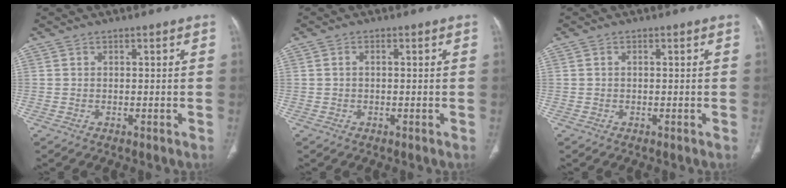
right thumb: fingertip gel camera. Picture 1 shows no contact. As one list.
[{"total": 0.8, "force": [0.0, 0.4, 0.7], "torque": [-0.014, 0.002, -0.003]}, {"total": 0.0}]